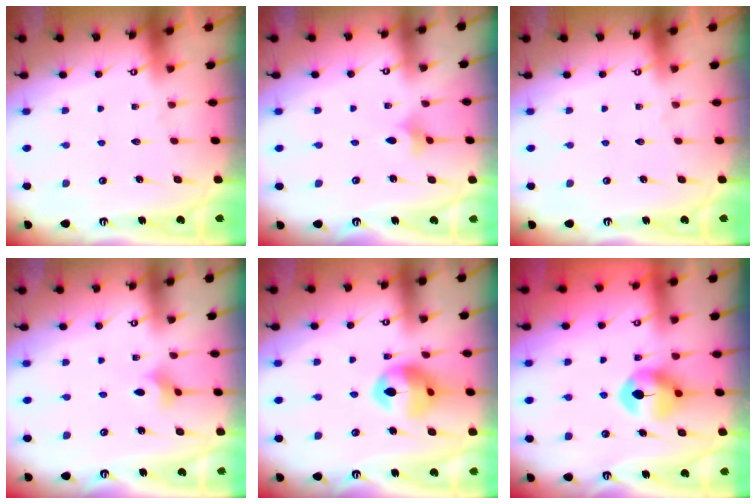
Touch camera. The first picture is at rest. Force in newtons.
{"total": 2.1, "press": 2.0, "slide": 0.6}
{"total": 0.0}
{"total": 2.1, "press": 2.0, "slide": 0.5}
{"total": 13.4, "press": 13.3, "slide": 1.5}
{"total": 9.4, "press": 9.4, "slide": 0.4}